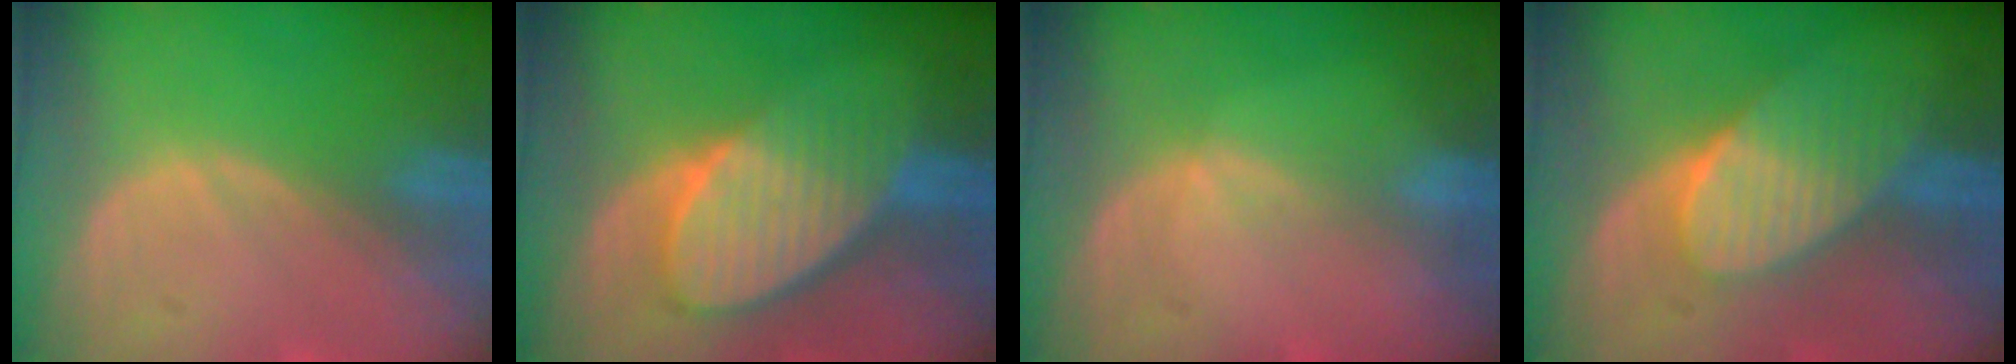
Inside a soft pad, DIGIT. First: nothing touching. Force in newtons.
{"total": 8.9, "press": 8.0, "slide": 3.8}
{"total": 1.2, "press": 0.7, "slide": 0.9}
{"total": 7.2, "press": 7.0, "slide": 1.7}